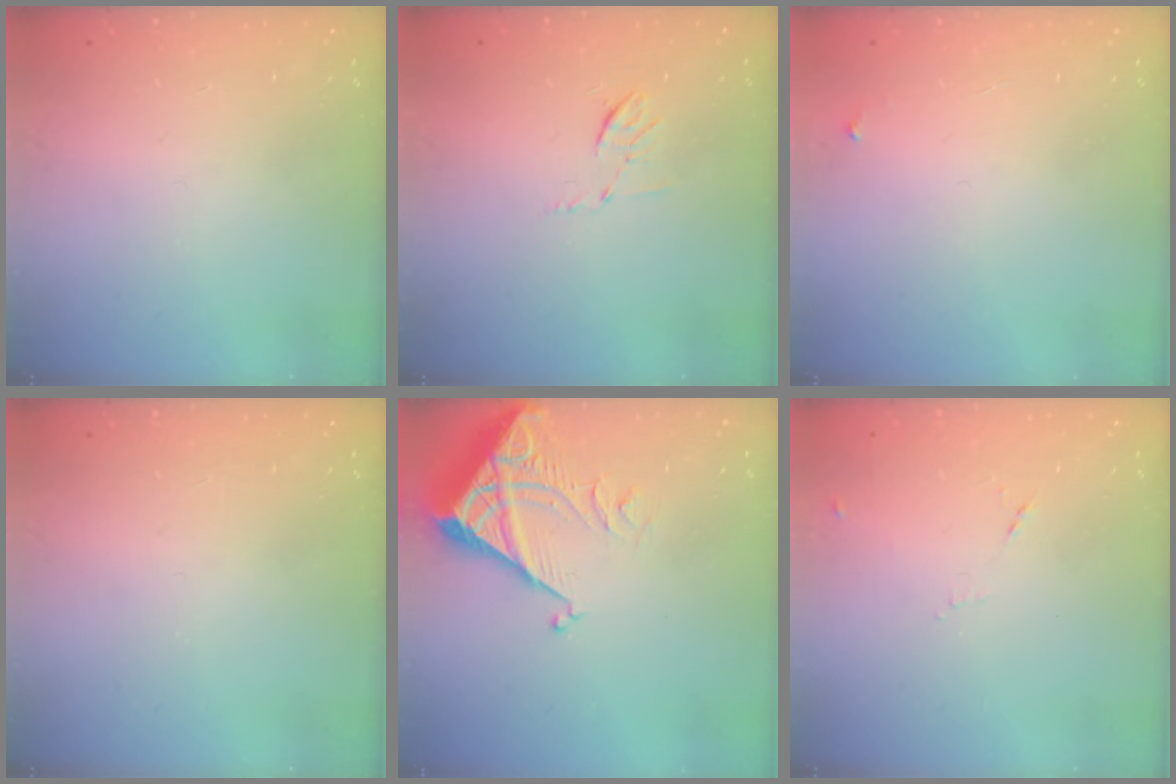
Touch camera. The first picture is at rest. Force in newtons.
{"total": 5.7, "press": 5.5, "slide": 1.5}
{"total": 2.2, "press": 2.2, "slide": 0.1}
{"total": 0.0}
{"total": 5.4, "press": 5.4, "slide": 0.7}
{"total": 4.4, "press": 4.3, "slide": 1.0}